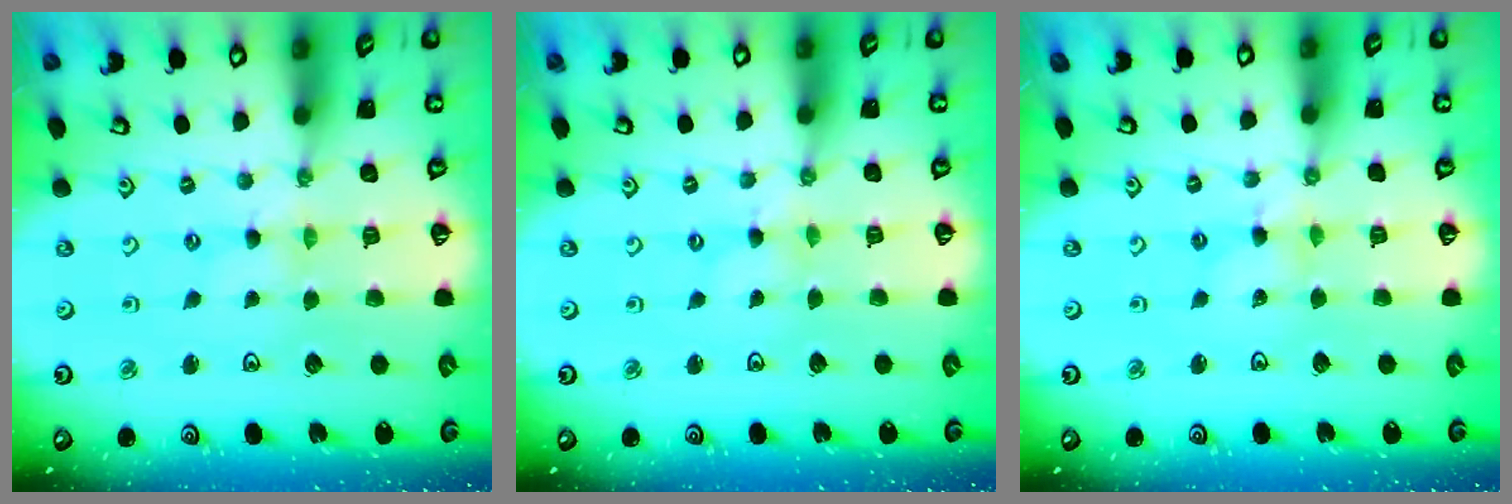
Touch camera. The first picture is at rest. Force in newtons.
{"total": 0.0}
{"total": 2.0, "press": 2.0, "slide": 0.3}